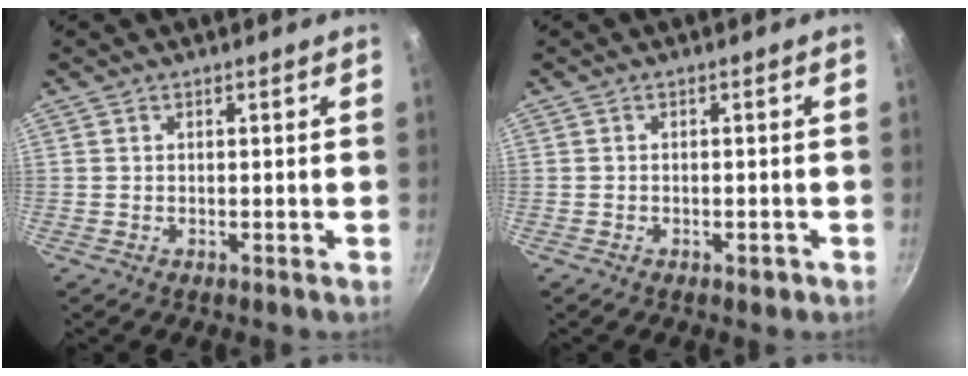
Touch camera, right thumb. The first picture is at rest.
{"total": 1.3, "force": [-0.8, 0.6, 0.8], "torque": [-0.010, 0.003, -0.010]}